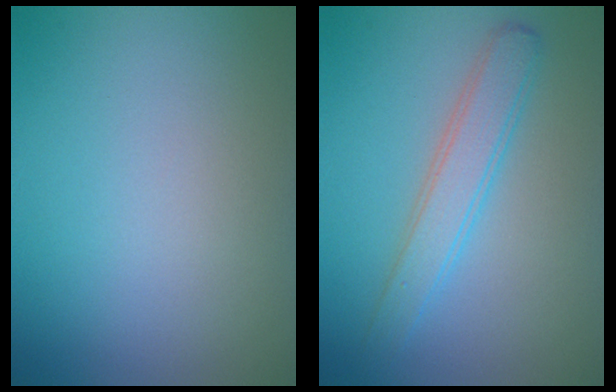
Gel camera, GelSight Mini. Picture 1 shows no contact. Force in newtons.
{"total": 3.1, "press": 3.1, "slide": 0.1}